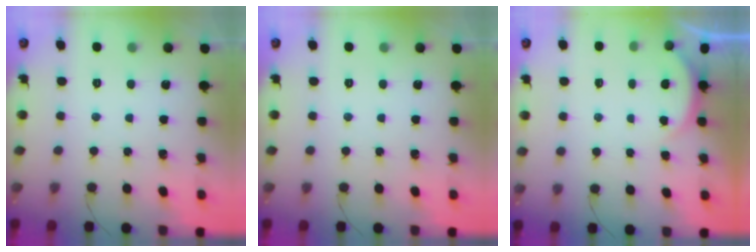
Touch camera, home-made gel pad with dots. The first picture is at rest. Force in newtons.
{"total": 0.0}
{"total": 1.6, "press": 1.5, "slide": 0.6}